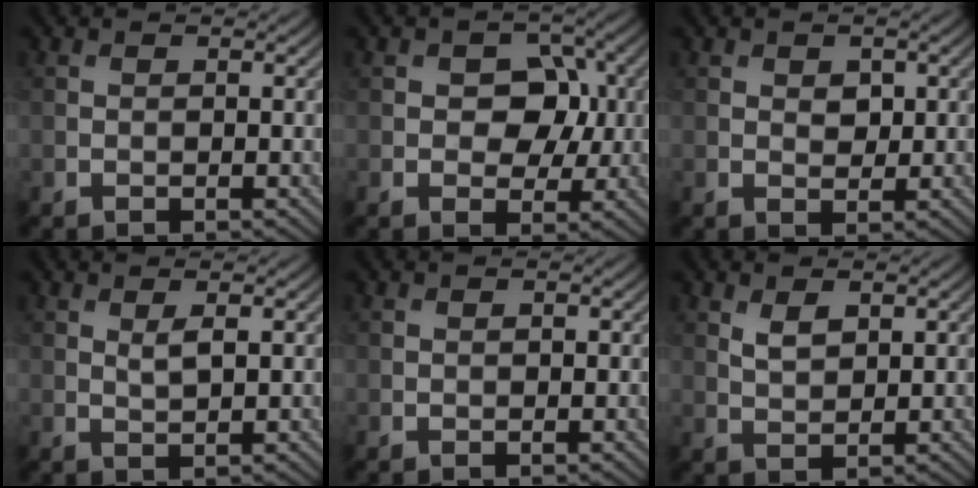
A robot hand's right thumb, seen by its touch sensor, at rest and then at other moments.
{"total": 5.4, "force": [0.4, 4.1, 3.6], "torque": [-0.047, -0.002, -0.007]}
{"total": 1.8, "force": [0.6, 1.2, 1.1], "torque": [-0.020, -0.005, 0.010]}
{"total": 1.5, "force": [0.7, 0.3, 1.3], "torque": [-0.029, -0.003, 0.015]}
{"total": 0.0}
{"total": 2.4, "force": [1.2, 1.2, 1.6], "torque": [-0.037, -0.003, 0.029]}